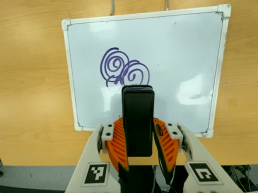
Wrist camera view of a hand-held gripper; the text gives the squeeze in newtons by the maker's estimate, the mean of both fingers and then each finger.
{"total": 4.9, "left": 3.6, "right": 6.3}